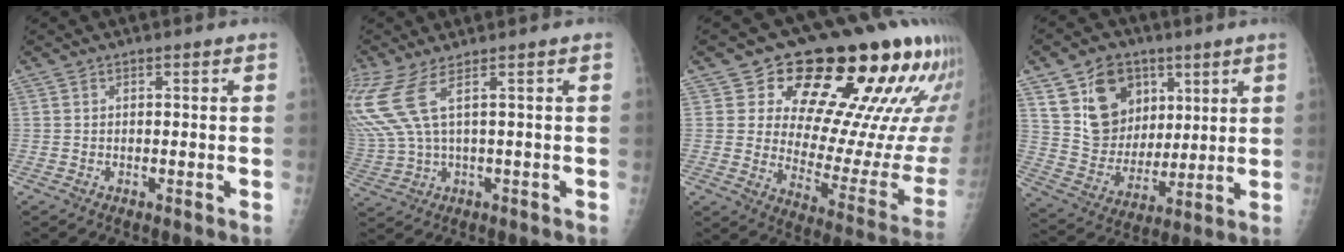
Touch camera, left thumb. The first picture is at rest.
{"total": 8.5, "force": [3.8, 1.2, 7.5], "torque": [-0.224, -0.004, 0.091]}
{"total": 24.2, "force": [14.4, 9.5, 17.0], "torque": [-0.191, -0.066, 0.205]}
{"total": 15.7, "force": [7.5, 11.6, 7.5], "torque": [-0.091, -0.035, 0.147]}